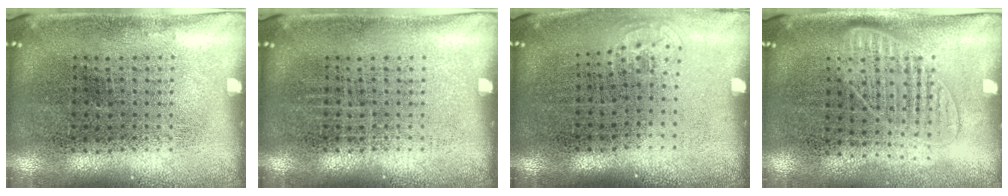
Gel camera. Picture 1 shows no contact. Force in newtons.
{"total": 0.0}
{"total": 0.6, "press": 0.4, "slide": 0.4}
{"total": 1.3, "press": 1.2, "slide": 0.5}